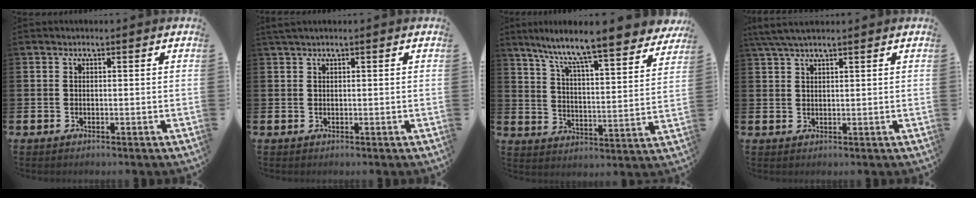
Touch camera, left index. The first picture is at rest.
{"total": 1.0, "force": [0.8, 0.0, 0.6], "torque": [-0.013, 0.003, 0.014]}
{"total": 9.3, "force": [8.4, 0.3, 3.9], "torque": [-0.109, -0.062, 0.139]}
{"total": 3.7, "force": [3.1, 0.6, 1.8], "torque": [-0.044, -0.003, 0.057]}